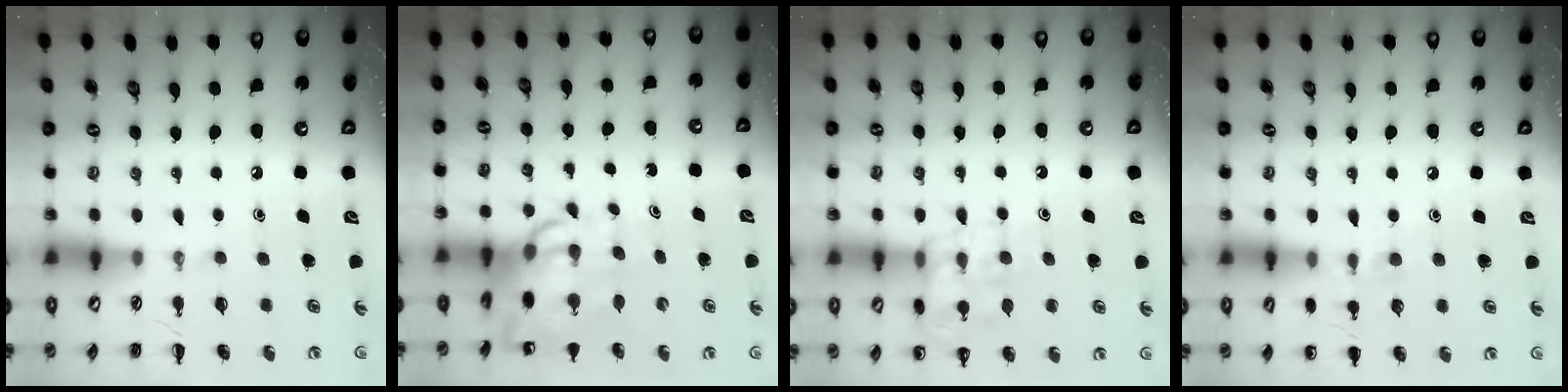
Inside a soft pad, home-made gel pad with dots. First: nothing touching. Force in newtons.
{"total": 11.1, "press": 10.6, "slide": 3.0}
{"total": 14.5, "press": 14.4, "slide": 1.9}
{"total": 7.6, "press": 7.3, "slide": 2.0}